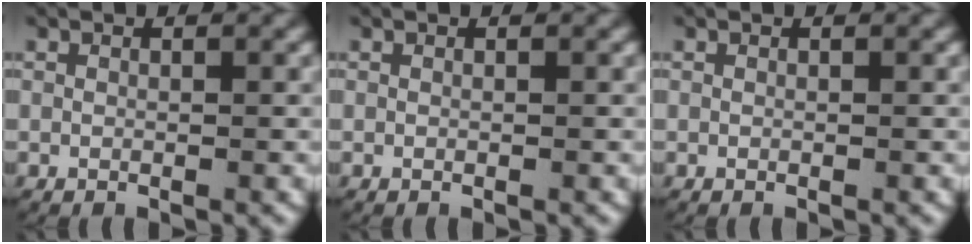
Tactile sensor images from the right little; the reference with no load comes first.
{"total": 0.0}
{"total": 0.0}